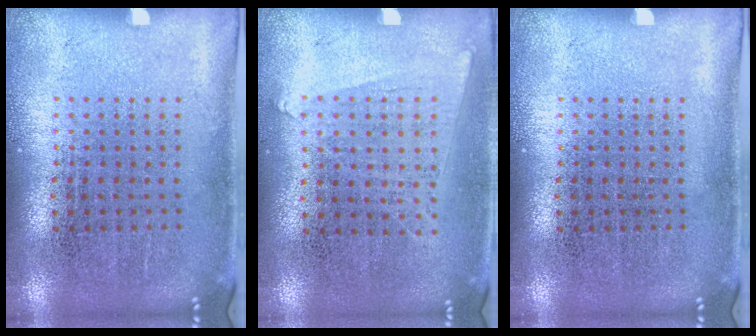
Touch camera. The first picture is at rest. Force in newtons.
{"total": 0.7, "press": 0.6, "slide": 0.4}
{"total": 0.0}